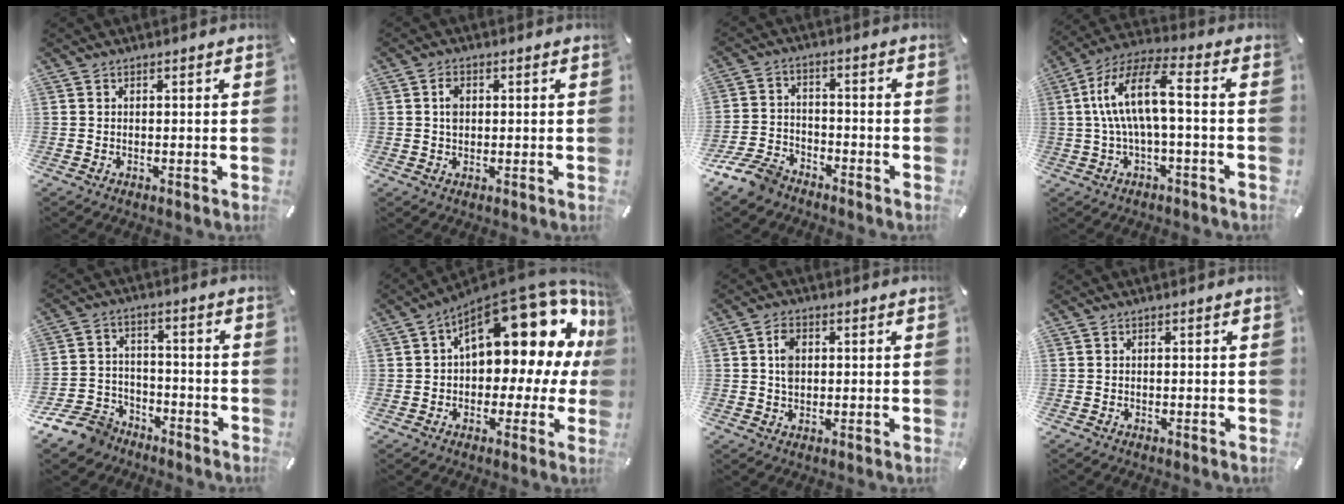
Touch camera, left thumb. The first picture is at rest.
{"total": 2.8, "force": [0.4, 2.0, 1.9], "torque": [-0.032, 0.004, 0.005]}
{"total": 9.1, "force": [-7.3, 4.3, 3.2], "torque": [-0.062, 0.038, -0.139]}
{"total": 13.5, "force": [0.2, 4.5, 12.7], "torque": [-0.255, 0.004, 0.000]}
{"total": 10.6, "force": [-7.8, 6.6, 2.9], "torque": [-0.056, 0.058, -0.145]}
{"total": 19.2, "force": [8.7, 9.0, 14.6], "torque": [-0.192, -0.071, 0.143]}
{"total": 4.3, "force": [0.7, 3.1, 2.9], "torque": [-0.046, 0.003, 0.008]}
{"total": 0.0}